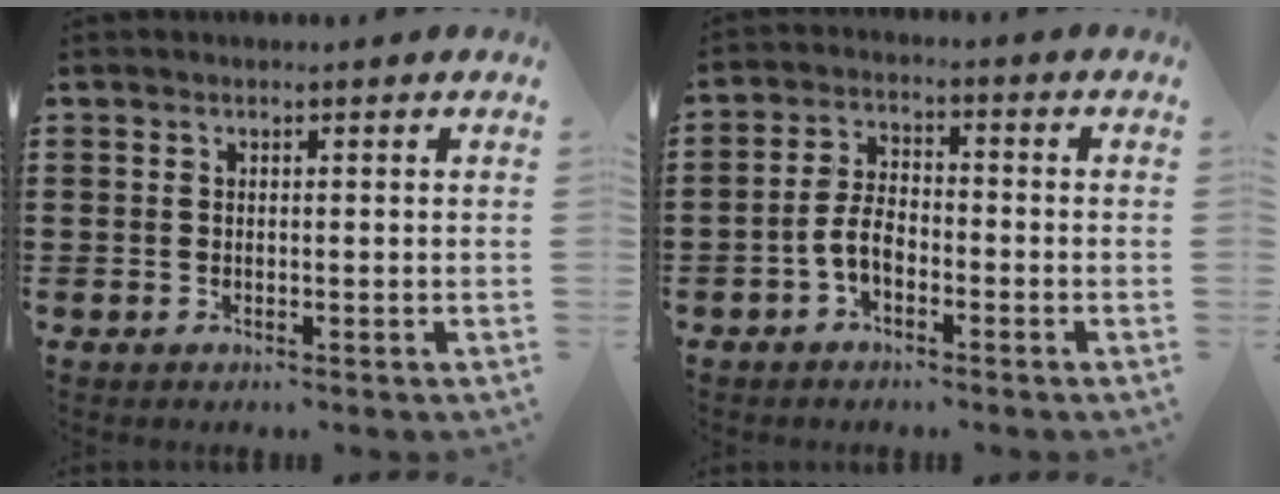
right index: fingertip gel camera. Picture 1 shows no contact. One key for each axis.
{"total": 4.6, "fx": -2.1, "fy": 2.3, "fz": 3.3, "tx": -0.079, "ty": 0.002, "tz": -0.046}